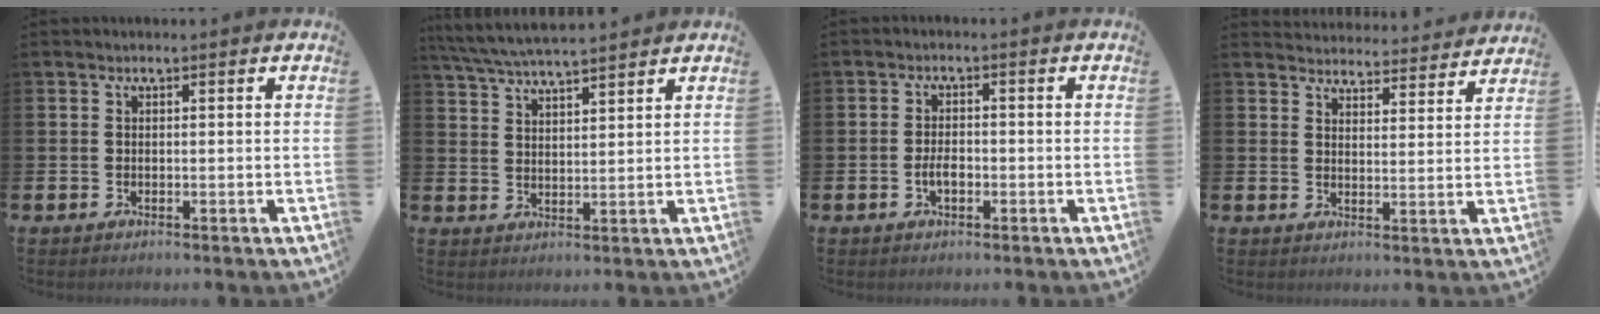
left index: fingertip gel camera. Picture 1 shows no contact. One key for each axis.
{"total": 5.8, "fx": 5.5, "fy": 0.3, "fz": 1.6, "tx": -0.049, "ty": -0.022, "tz": 0.100}
{"total": 2.5, "fx": -0.7, "fy": 1.3, "fz": 2.0, "tx": -0.033, "ty": 0.002, "tz": -0.014}
{"total": 4.2, "fx": 4.2, "fy": 0.6, "fz": -0.2, "tx": -0.007, "ty": -0.033, "tz": 0.073}